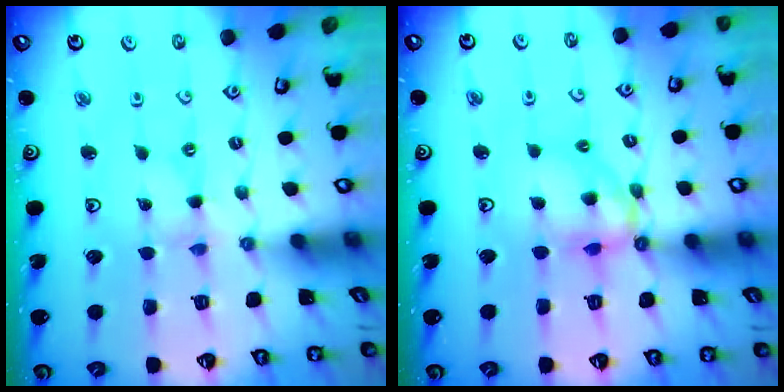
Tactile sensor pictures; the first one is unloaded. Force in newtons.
{"total": 11.3, "press": 11.3, "slide": 1.2}